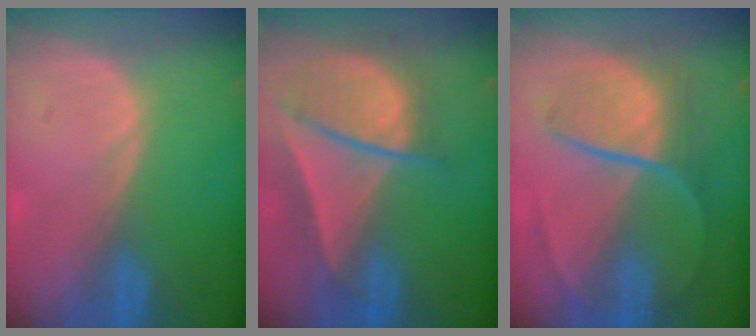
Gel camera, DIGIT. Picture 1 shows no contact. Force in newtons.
{"total": 9.1, "press": 7.9, "slide": 4.5}
{"total": 8.8, "press": 7.5, "slide": 4.7}